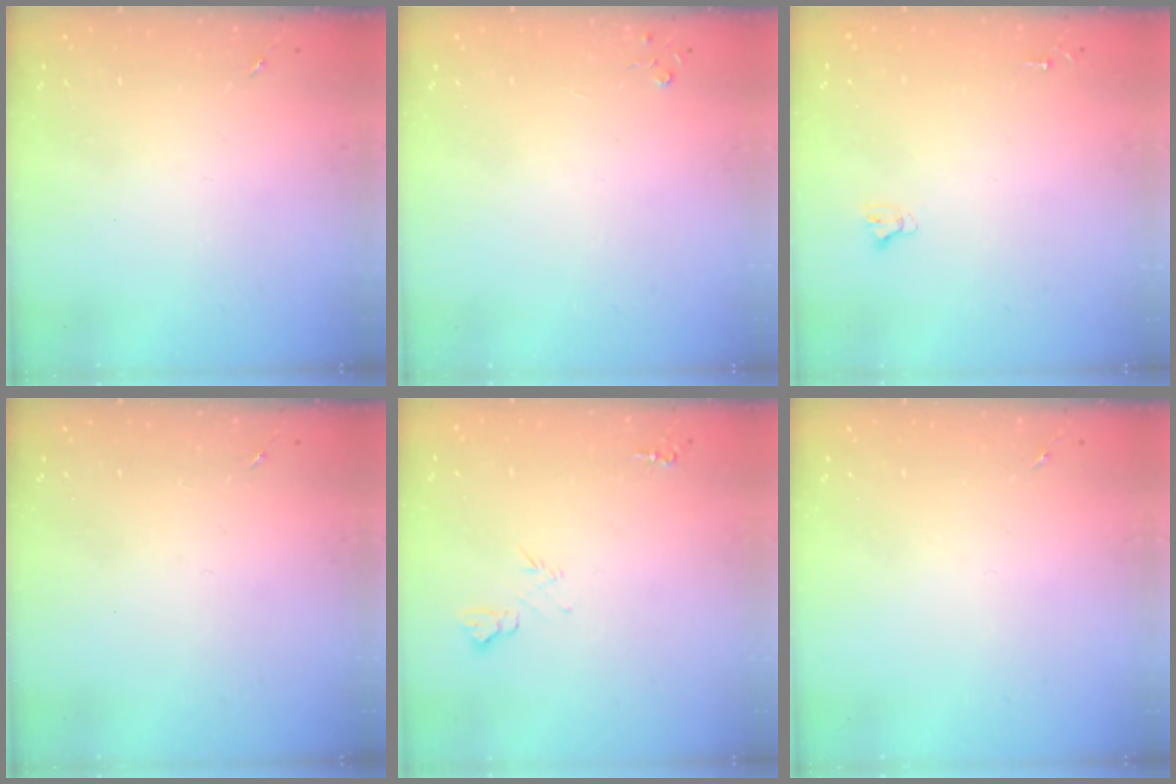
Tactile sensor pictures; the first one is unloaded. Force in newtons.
{"total": 2.7, "press": 2.7, "slide": 0.3}
{"total": 2.4, "press": 2.4, "slide": 0.2}
{"total": 0.0}
{"total": 5.8, "press": 5.8, "slide": 0.7}
{"total": 0.0}